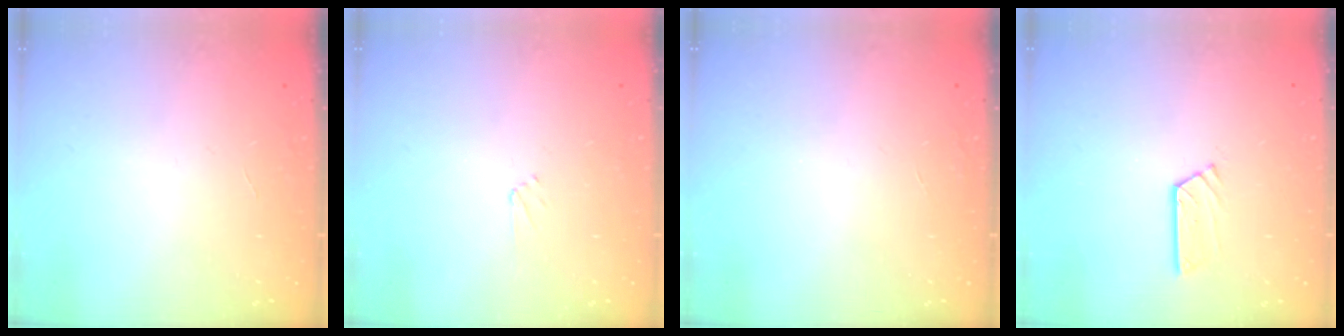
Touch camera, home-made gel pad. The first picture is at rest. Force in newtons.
{"total": 2.7, "press": 2.6, "slide": 0.4}
{"total": 0.0}
{"total": 5.3, "press": 5.3, "slide": 0.2}